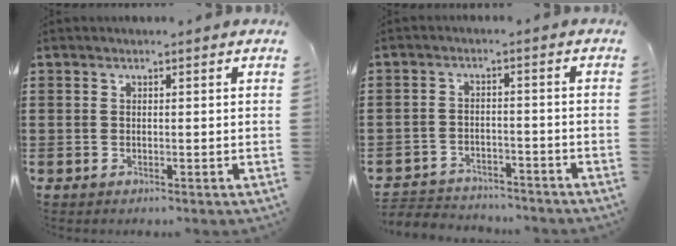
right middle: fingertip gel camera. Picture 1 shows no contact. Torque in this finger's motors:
{"motor_torque": [1.11, 1.02, -0.05, 0.01]}